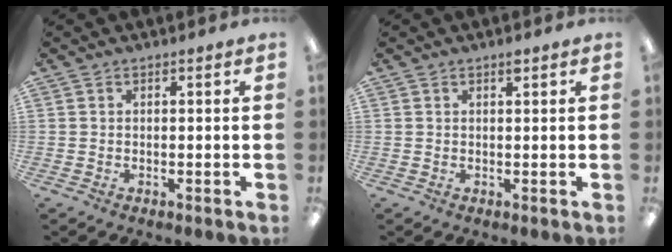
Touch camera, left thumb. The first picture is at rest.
{"total": 1.3, "force": [1.0, 0.4, 0.8], "torque": [-0.010, -0.003, 0.015]}